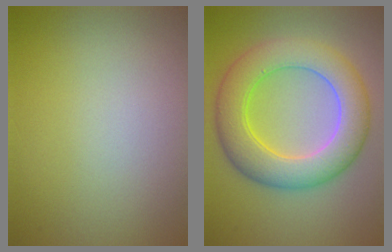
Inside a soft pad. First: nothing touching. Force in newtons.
{"total": 7.4, "press": 7.4, "slide": 0.2}